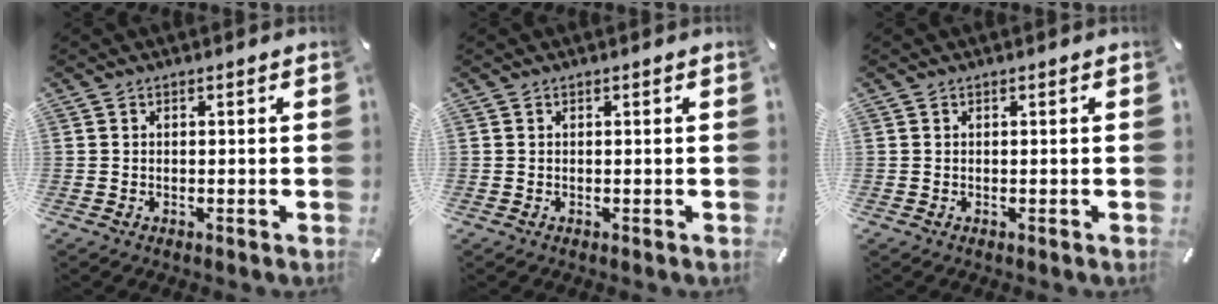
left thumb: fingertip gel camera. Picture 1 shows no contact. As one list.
[{"total": 0.0}, {"total": 0.0}]